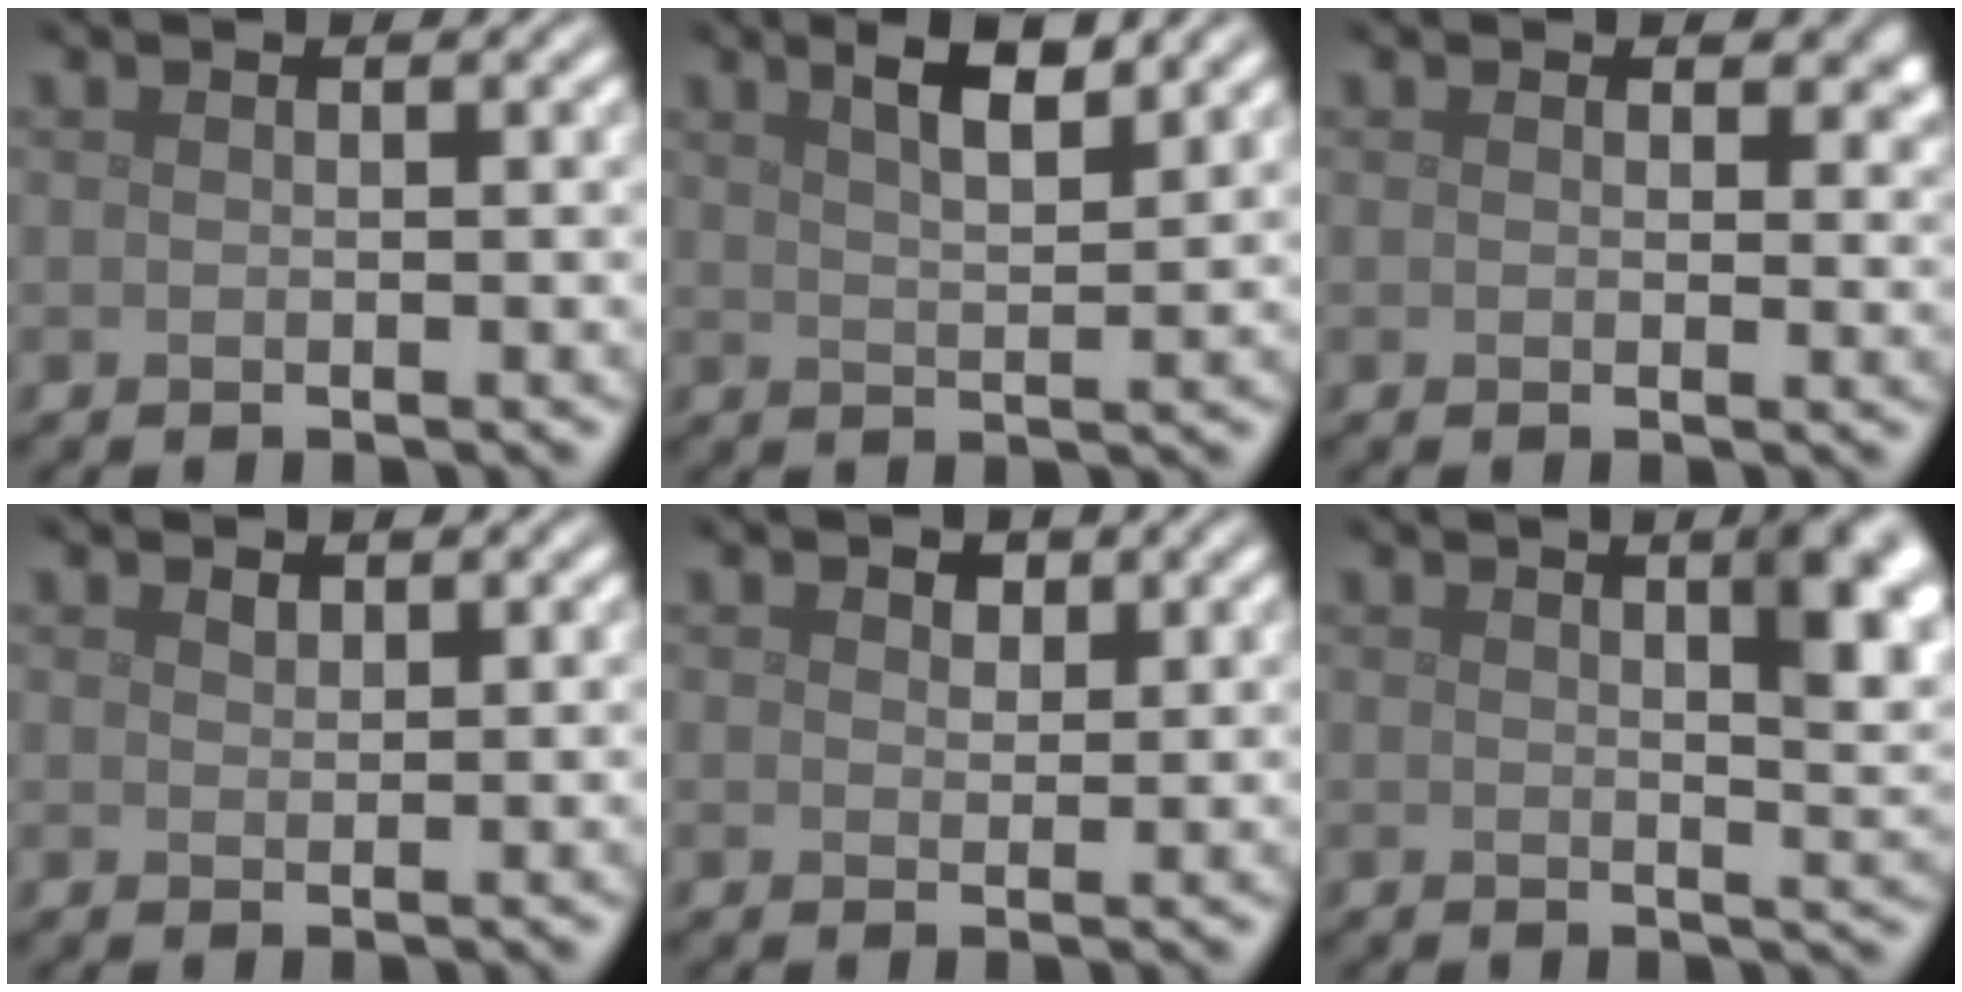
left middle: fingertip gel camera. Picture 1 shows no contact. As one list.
[{"total": 3.8, "force": [2.5, 1.0, 2.7], "torque": [-0.039, 0.009, 0.039]}, {"total": 1.7, "force": [0.8, 1.1, 0.9], "torque": [-0.008, -0.007, 0.005]}, {"total": 0.6, "force": [0.5, 0.3, 0.1], "torque": [-0.005, -0.001, 0.013]}, {"total": 1.3, "force": [0.8, 0.9, 0.6], "torque": [-0.010, -0.003, 0.012]}, {"total": 5.9, "force": [2.2, 2.0, 5.2], "torque": [-0.045, 0.003, 0.029]}]